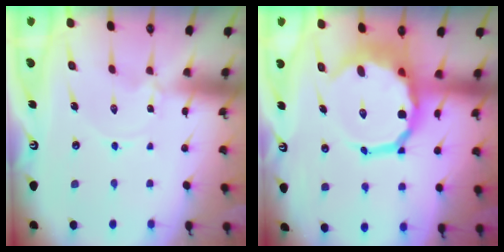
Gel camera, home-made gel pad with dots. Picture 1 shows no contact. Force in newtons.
{"total": 14.2, "press": 13.7, "slide": 3.6}